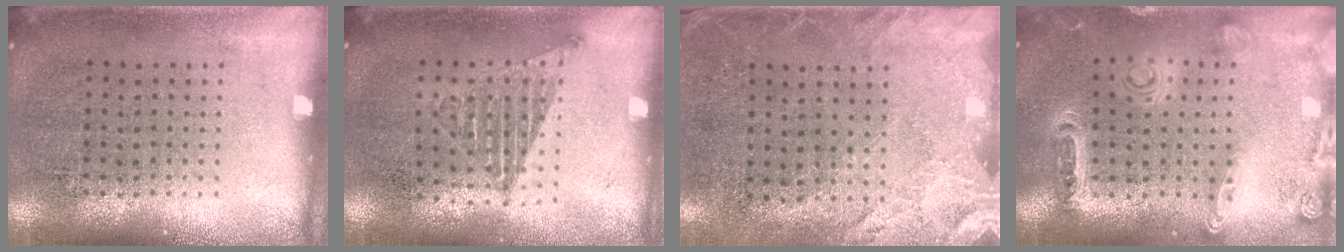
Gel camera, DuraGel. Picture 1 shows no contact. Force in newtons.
{"total": 1.2, "press": 1.0, "slide": 0.6}
{"total": 2.5, "press": 2.1, "slide": 1.3}
{"total": 1.4, "press": 1.4, "slide": 0.3}